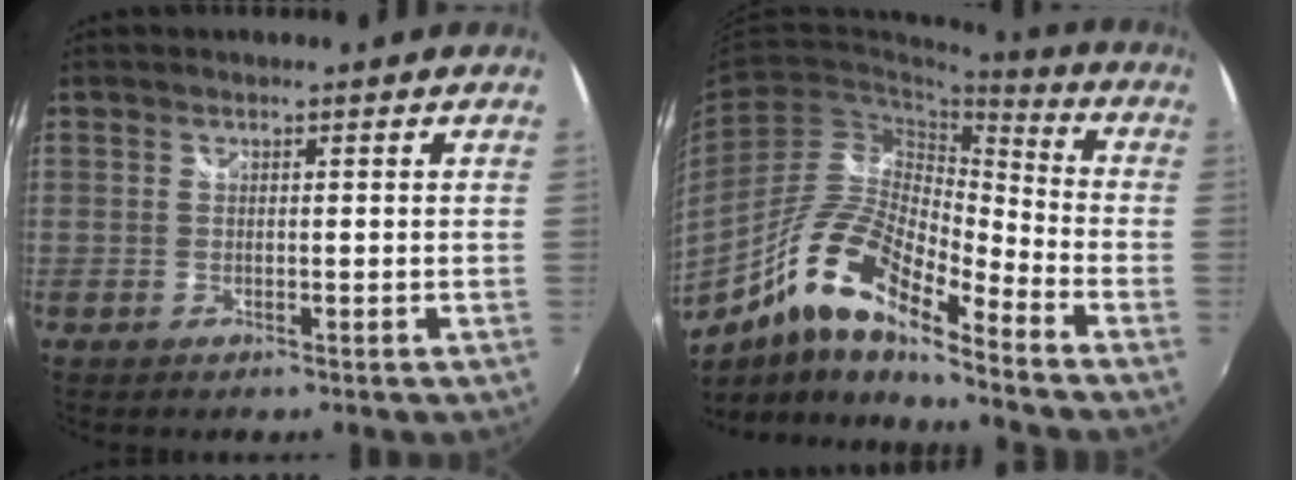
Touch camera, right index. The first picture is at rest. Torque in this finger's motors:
{"motor_torque": [0.42, -0.46, 0.58, 0.12]}